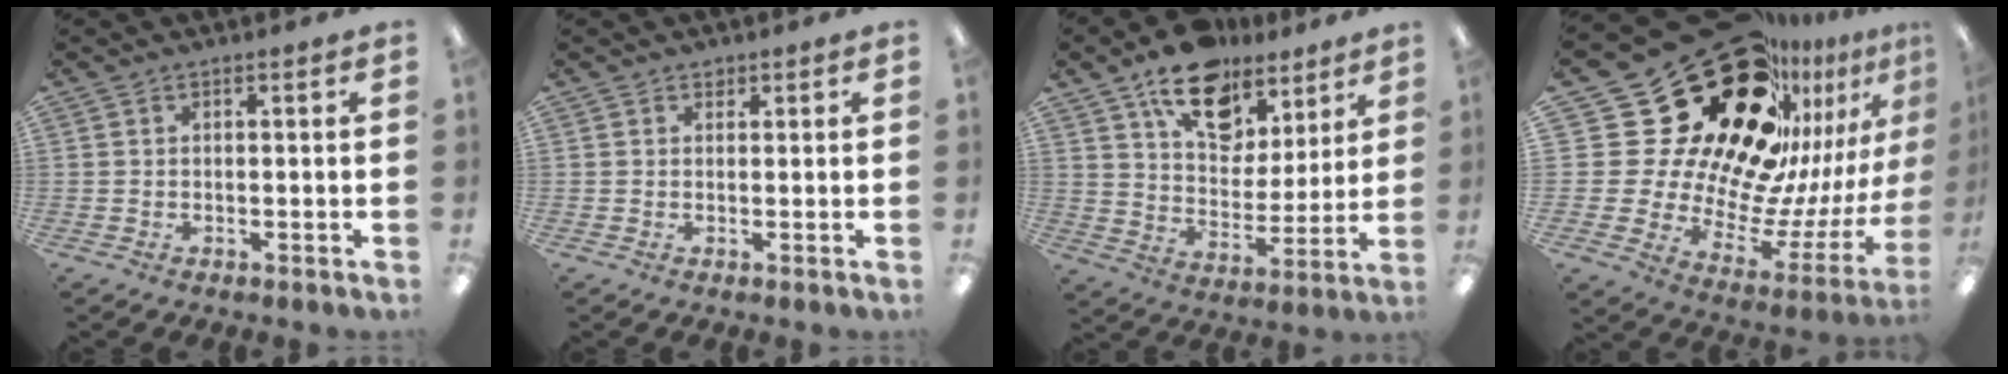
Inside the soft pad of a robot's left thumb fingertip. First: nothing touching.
{"total": 1.0, "force": [0.8, 0.6, 0.1], "torque": [0.005, -0.001, 0.013]}
{"total": 15.5, "force": [10.8, 8.9, 6.8], "torque": [-0.102, -0.061, 0.194]}
{"total": 39.0, "force": [21.3, 22.7, 23.5], "torque": [-0.331, -0.213, 0.448]}